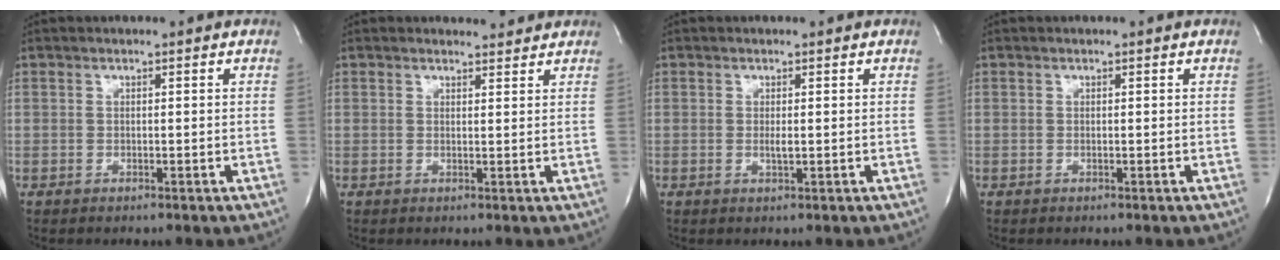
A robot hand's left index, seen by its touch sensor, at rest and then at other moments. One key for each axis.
{"total": 2.3, "fx": 2.2, "fy": 0.6, "fz": 0.0, "tx": -0.006, "ty": 0.001, "tz": 0.025}
{"total": 1.0, "fx": -0.2, "fy": 0.2, "fz": 0.9, "tx": -0.023, "ty": -0.001, "tz": -0.001}
{"total": 0.0}